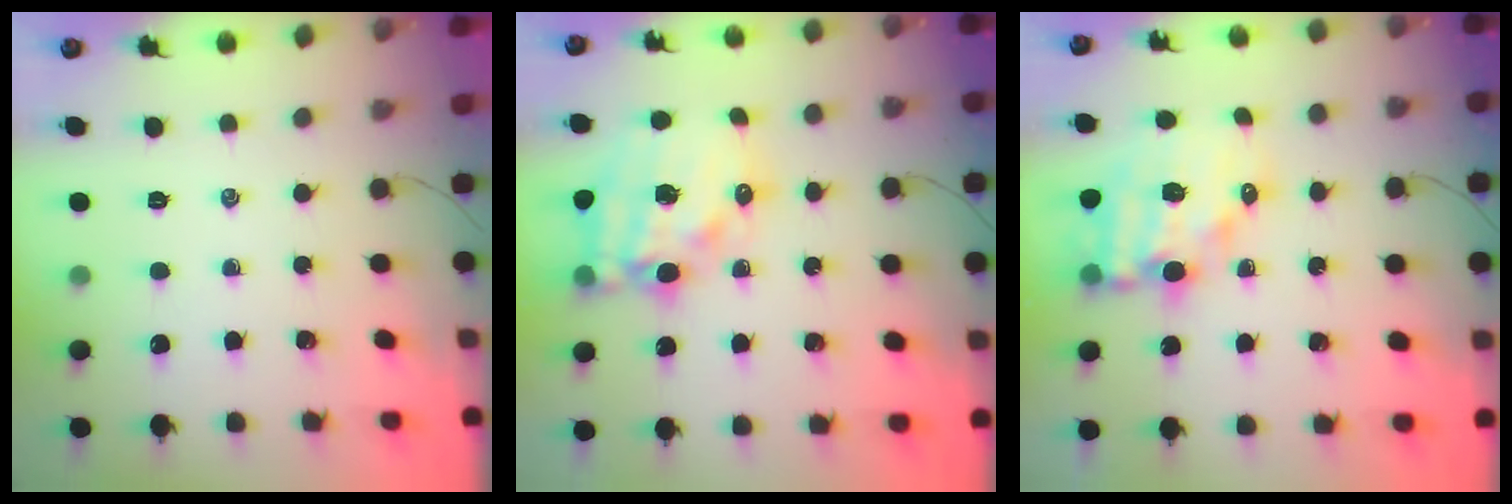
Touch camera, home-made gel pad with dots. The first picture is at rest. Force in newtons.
{"total": 17.4, "press": 17.0, "slide": 4.0}
{"total": 12.0, "press": 11.7, "slide": 2.8}